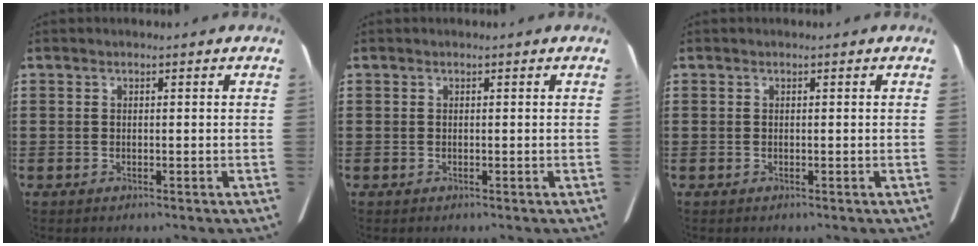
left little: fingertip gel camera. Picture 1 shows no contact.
{"total": 0.0}
{"total": 0.0}